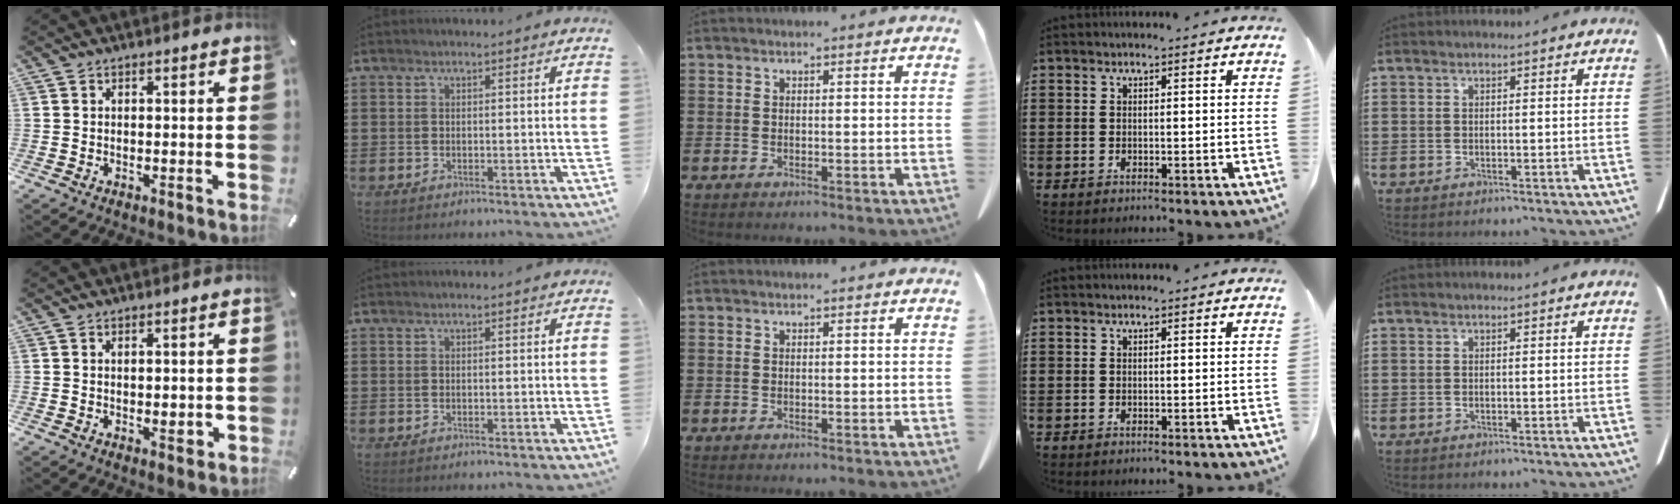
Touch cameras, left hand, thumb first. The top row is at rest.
{"thumb": {"total": 1.9, "force": [0.1, 1.1, 1.6], "torque": [-0.023, -0.002, 0.001]}}